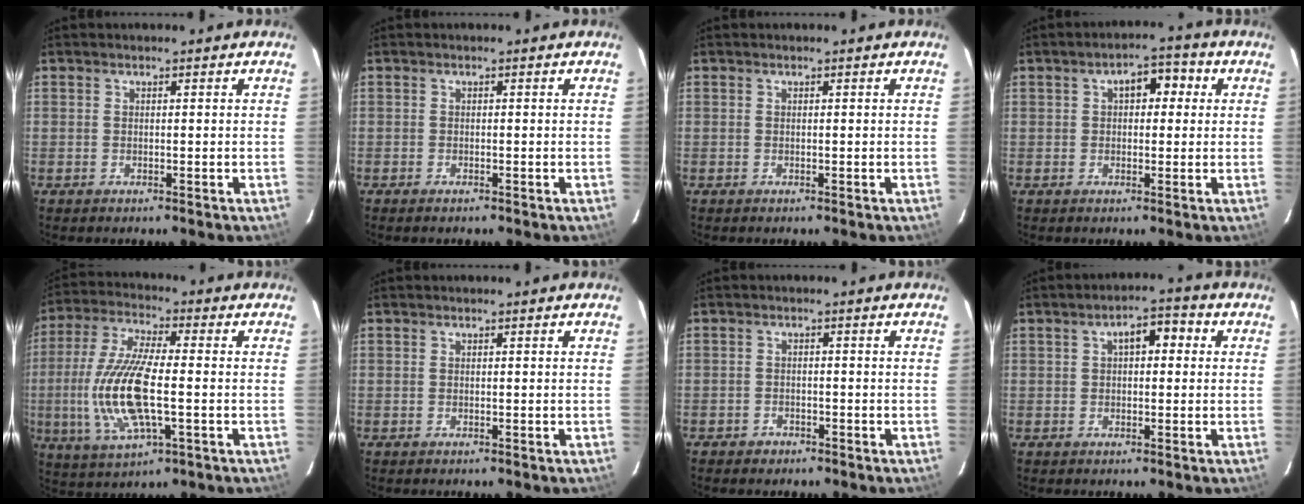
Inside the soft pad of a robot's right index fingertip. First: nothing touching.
{"total": 0.6, "force": [-0.6, -0.1, 0.2], "torque": [-0.009, -0.004, -0.013]}
{"total": 0.0}
{"total": 5.0, "force": [1.2, 2.9, 3.9], "torque": [-0.058, 0.021, 0.019]}
{"total": 15.6, "force": [-2.3, 4.8, 14.7], "torque": [-0.308, -0.007, -0.044]}
{"total": 0.0}
{"total": 2.0, "force": [-1.5, 1.3, 0.2], "torque": [-0.011, 0.005, -0.023]}
{"total": 4.9, "force": [1.2, 2.4, 4.1], "torque": [-0.066, 0.020, 0.019]}